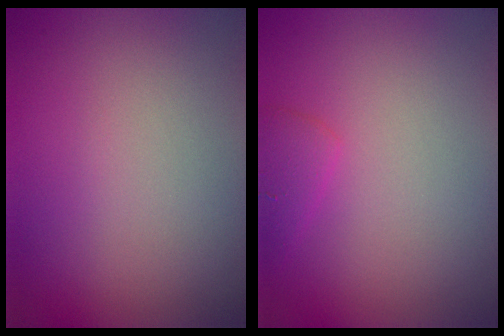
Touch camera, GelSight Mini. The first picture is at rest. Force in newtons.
{"total": 1.4, "press": 1.4, "slide": 0.1}